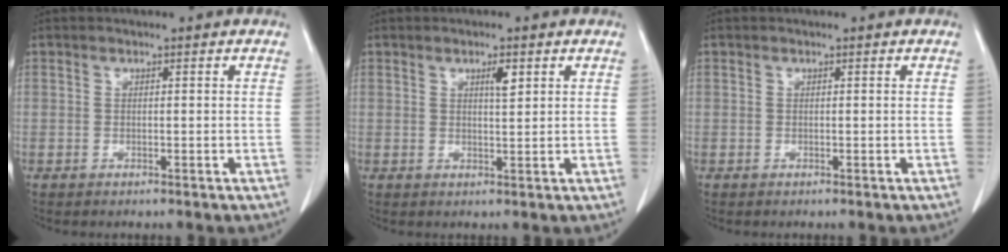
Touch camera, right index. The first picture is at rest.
{"total": 2.3, "force": [1.1, 0.4, 2.0], "torque": [-0.034, -0.002, 0.018]}
{"total": 0.0}